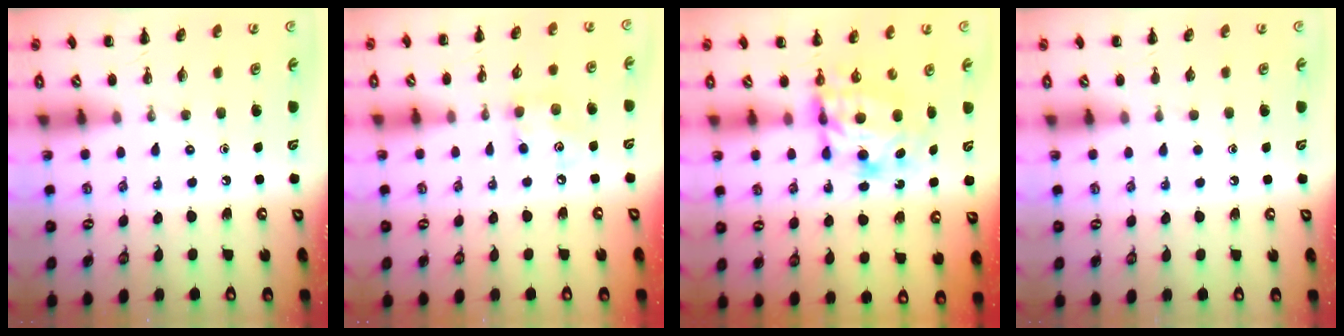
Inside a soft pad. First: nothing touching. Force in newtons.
{"total": 5.5, "press": 5.5, "slide": 0.7}
{"total": 6.6, "press": 6.5, "slide": 0.9}
{"total": 0.8, "press": 0.8, "slide": 0.1}